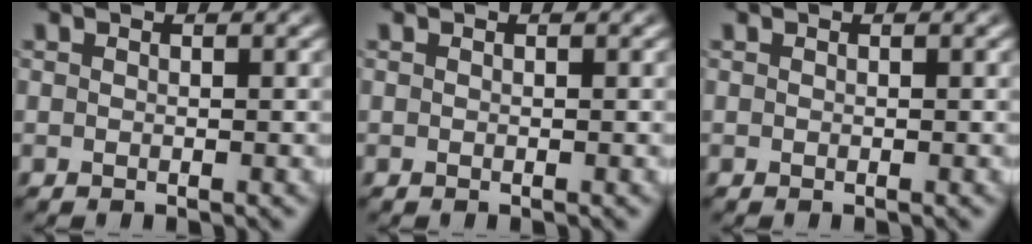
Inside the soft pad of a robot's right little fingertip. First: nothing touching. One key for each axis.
{"total": 0.0}
{"total": 0.0}